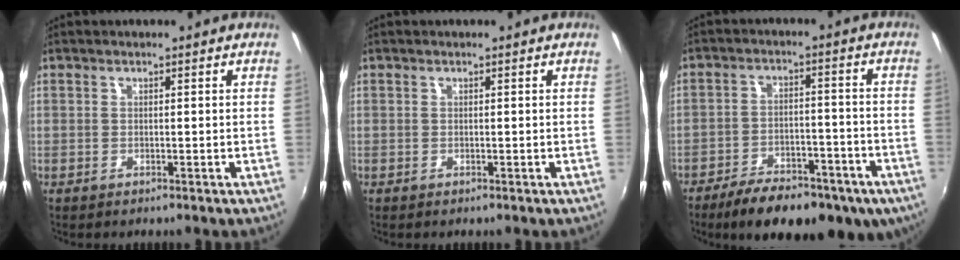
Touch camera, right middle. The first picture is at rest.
{"total": 0.0}
{"total": 19.2, "force": [-13.1, 7.9, 11.7], "torque": [-0.202, -0.030, -0.177]}